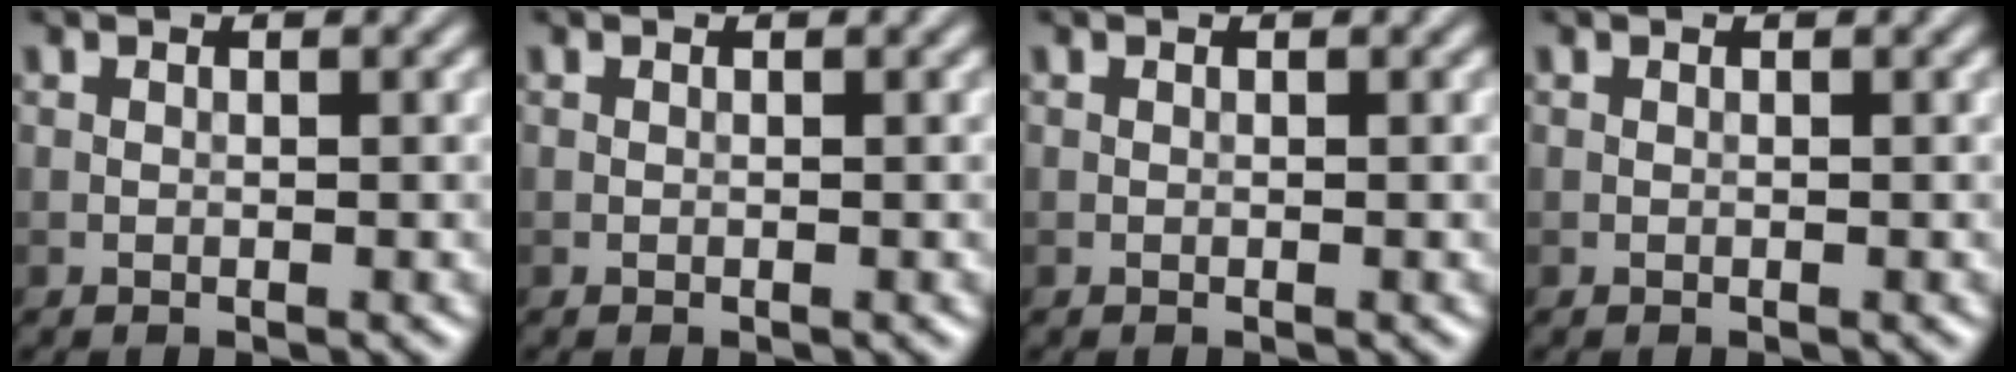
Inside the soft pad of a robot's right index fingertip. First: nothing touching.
{"total": 0.0}
{"total": 0.0}
{"total": 0.0}